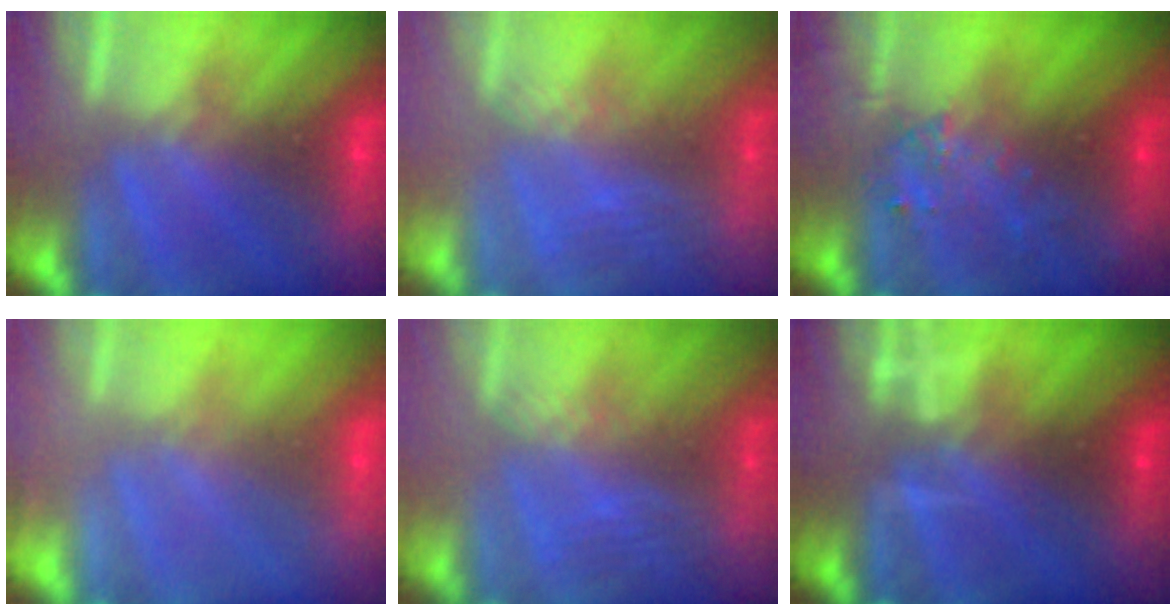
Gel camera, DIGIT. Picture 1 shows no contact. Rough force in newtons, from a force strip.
{"total": 2.7}
{"total": 3.2}
{"total": 2.3}
{"total": 2.7}
{"total": 3.2}